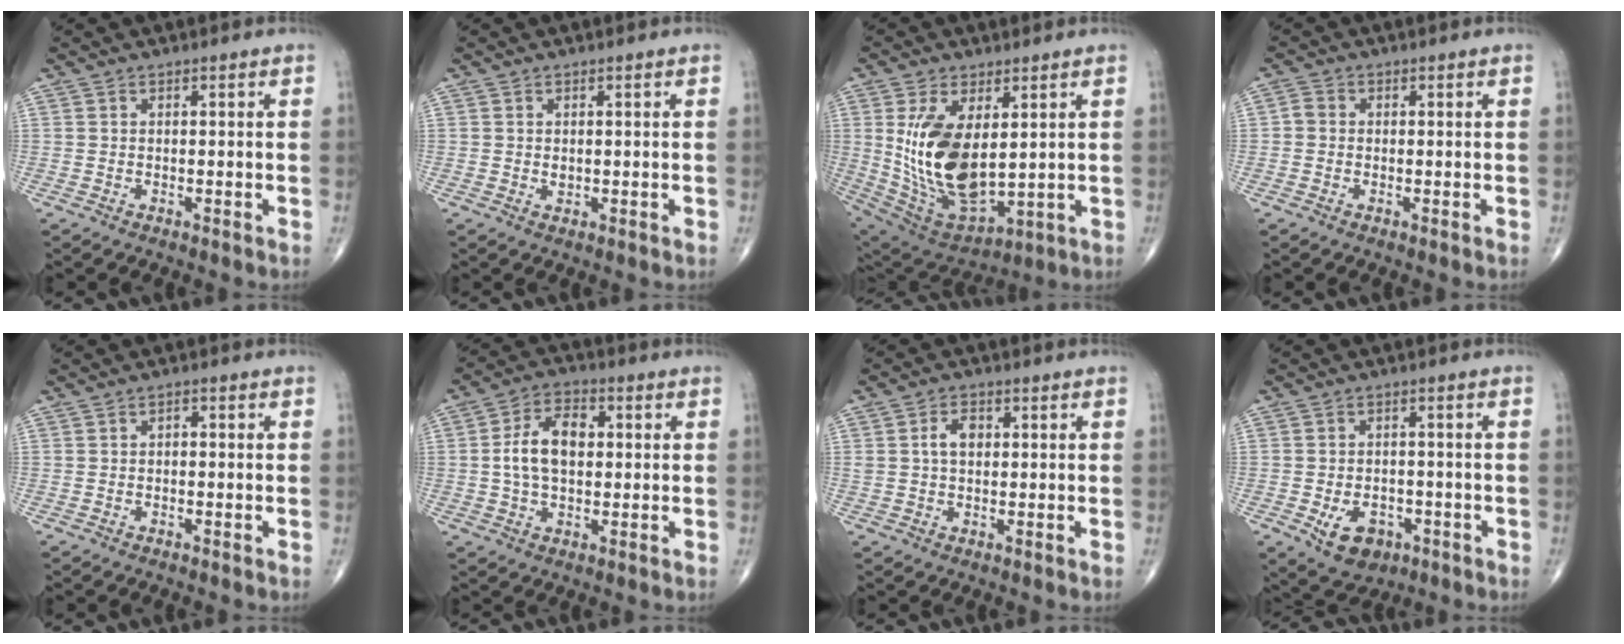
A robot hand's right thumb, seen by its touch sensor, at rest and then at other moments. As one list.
[{"total": 0.9, "force": [0.1, 0.6, 0.6], "torque": [-0.007, -0.001, 0.004]}, {"total": 17.7, "force": [2.6, 9.1, 14.9], "torque": [-0.277, -0.021, 0.075]}, {"total": 1.9, "force": [-0.2, 1.7, 0.8], "torque": [-0.008, 0.005, -0.009]}, {"total": 1.1, "force": [-0.1, 0.7, 0.8], "torque": [-0.006, 0.006, -0.006]}, {"total": 9.7, "force": [0.7, 6.0, 7.6], "torque": [-0.131, 0.017, 0.007]}, {"total": 3.9, "force": [0.7, 2.5, 3.0], "torque": [-0.051, 0.005, 0.012]}, {"total": 7.4, "force": [-3.0, 5.2, 4.4], "torque": [-0.054, 0.013, -0.037]}]